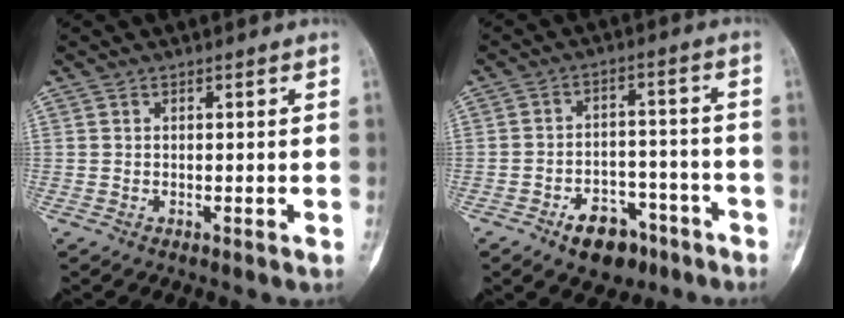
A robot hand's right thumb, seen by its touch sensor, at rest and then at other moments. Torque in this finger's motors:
{"motor_torque": [1.41, 0.58, 0.85, -0.47, 0.17]}